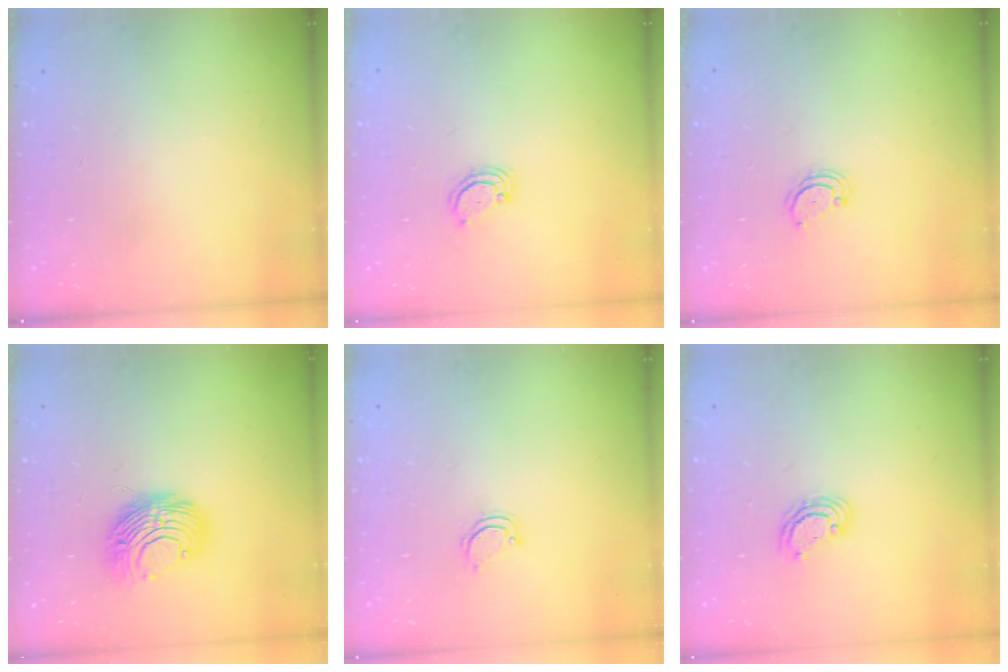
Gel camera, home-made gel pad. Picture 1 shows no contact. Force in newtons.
{"total": 2.9, "press": 2.9, "slide": 0.2}
{"total": 2.8, "press": 2.8, "slide": 0.3}
{"total": 8.9, "press": 8.9, "slide": 0.1}
{"total": 3.7, "press": 3.7, "slide": 0.3}
{"total": 4.5, "press": 4.5, "slide": 0.1}